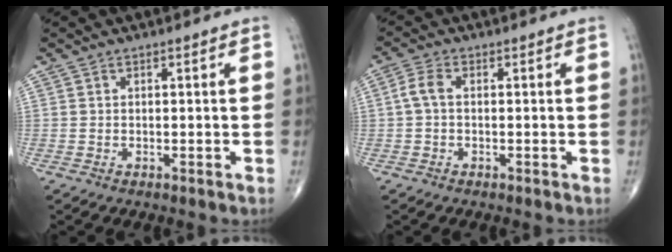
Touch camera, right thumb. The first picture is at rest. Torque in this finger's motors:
{"motor_torque": [-0.40, 0.39, 0.04, -0.03, 0.04]}